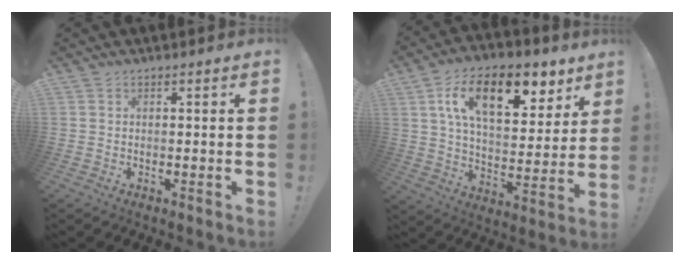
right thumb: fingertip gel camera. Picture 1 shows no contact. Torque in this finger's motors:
{"motor_torque": [0.23, 0.93, 1.58, 0.64, 0.55]}